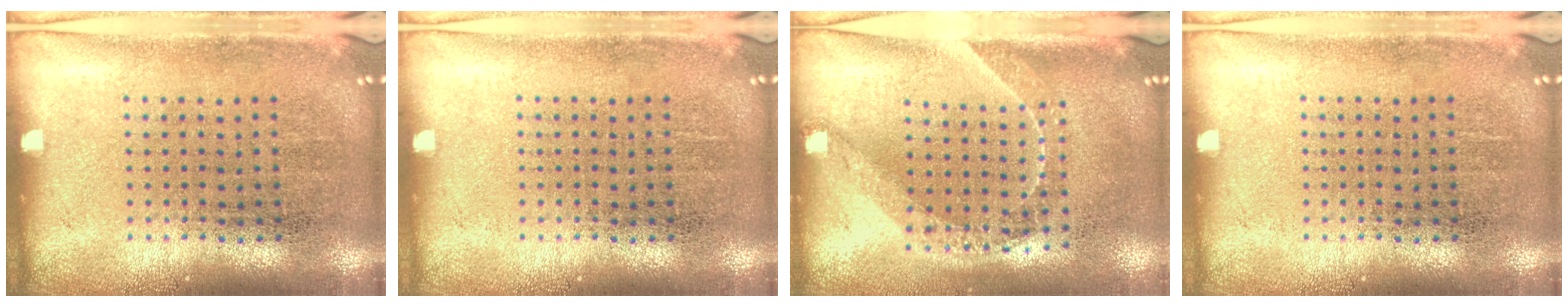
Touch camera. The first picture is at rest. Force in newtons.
{"total": 0.0}
{"total": 1.4, "press": 1.2, "slide": 0.7}
{"total": 0.0}